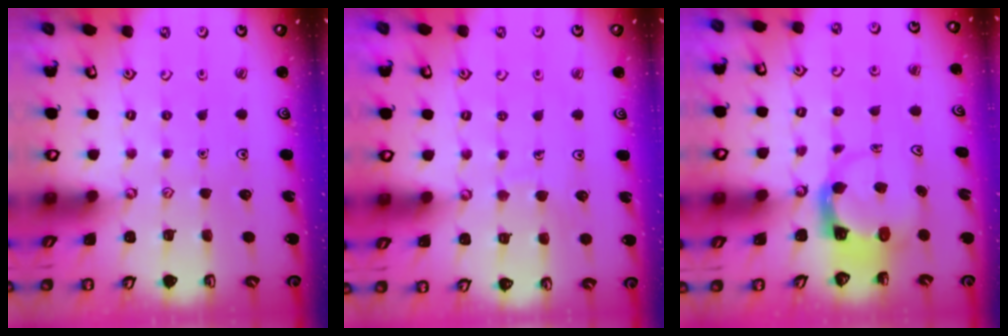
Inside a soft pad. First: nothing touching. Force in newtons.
{"total": 3.9, "press": 3.9, "slide": 0.2}
{"total": 3.9, "press": 3.9, "slide": 0.5}